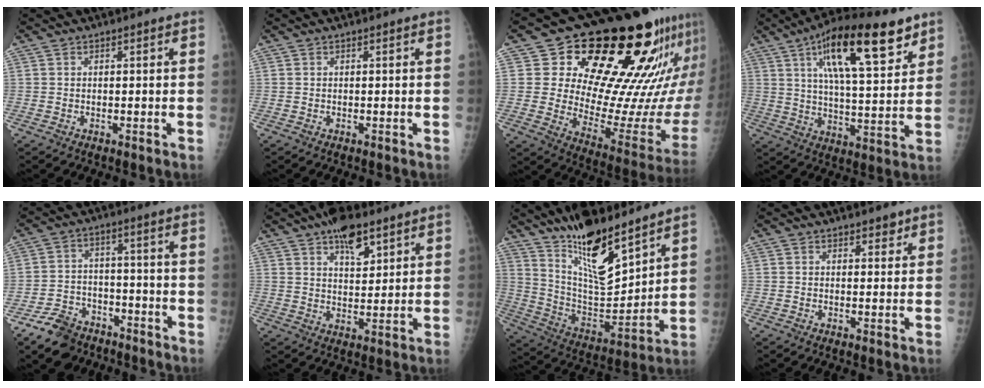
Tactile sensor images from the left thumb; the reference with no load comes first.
{"total": 0.0}
{"total": 28.8, "force": [16.2, 11.3, 21.0], "torque": [-0.266, -0.065, 0.243]}
{"total": 19.7, "force": [10.7, 6.2, 15.3], "torque": [-0.219, -0.030, 0.172]}
{"total": 9.8, "force": [-7.2, 6.0, 2.9], "torque": [-0.039, 0.046, -0.121]}
{"total": 8.8, "force": [5.5, 3.9, 5.6], "torque": [-0.068, -0.026, 0.088]}
{"total": 18.0, "force": [13.1, 5.2, 11.2], "torque": [-0.156, -0.090, 0.243]}
{"total": 2.2, "force": [1.6, 1.2, 0.9], "torque": [0.009, -0.009, 0.020]}